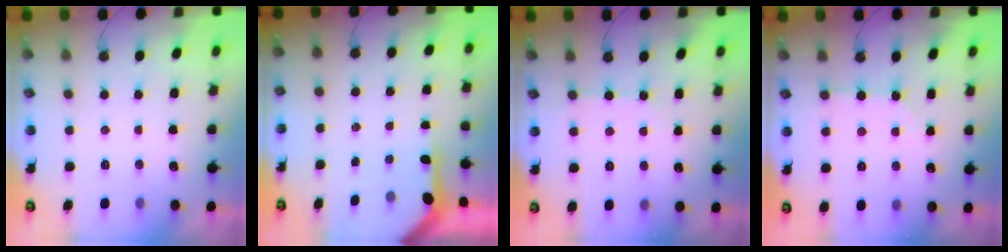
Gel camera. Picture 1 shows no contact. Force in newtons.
{"total": 3.6, "press": 3.6, "slide": 0.3}
{"total": 3.2, "press": 3.2, "slide": 0.5}
{"total": 2.6, "press": 2.5, "slide": 0.4}